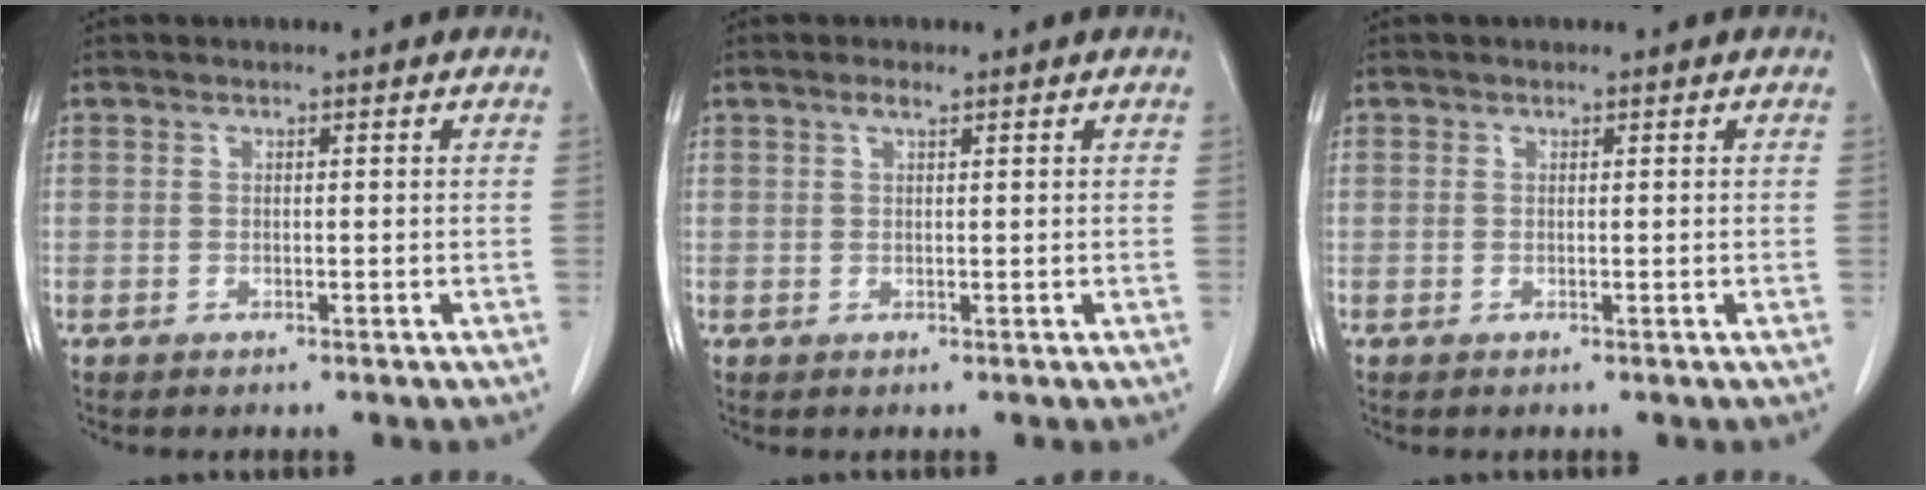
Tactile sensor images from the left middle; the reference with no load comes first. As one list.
[{"total": 1.2, "force": [0.8, 0.2, 0.9], "torque": [-0.020, 0.003, 0.016]}, {"total": 0.0}]